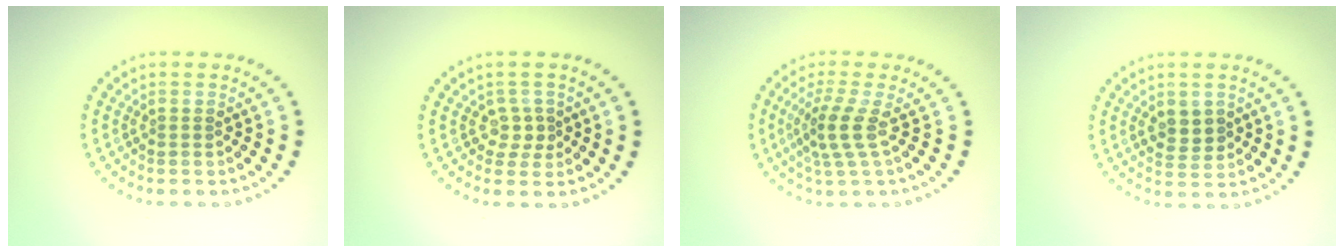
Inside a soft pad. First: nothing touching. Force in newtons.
{"total": 1.6, "press": 1.3, "slide": 1.0}
{"total": 2.8, "press": 2.2, "slide": 1.8}
{"total": 2.4, "press": 2.3, "slide": 0.5}